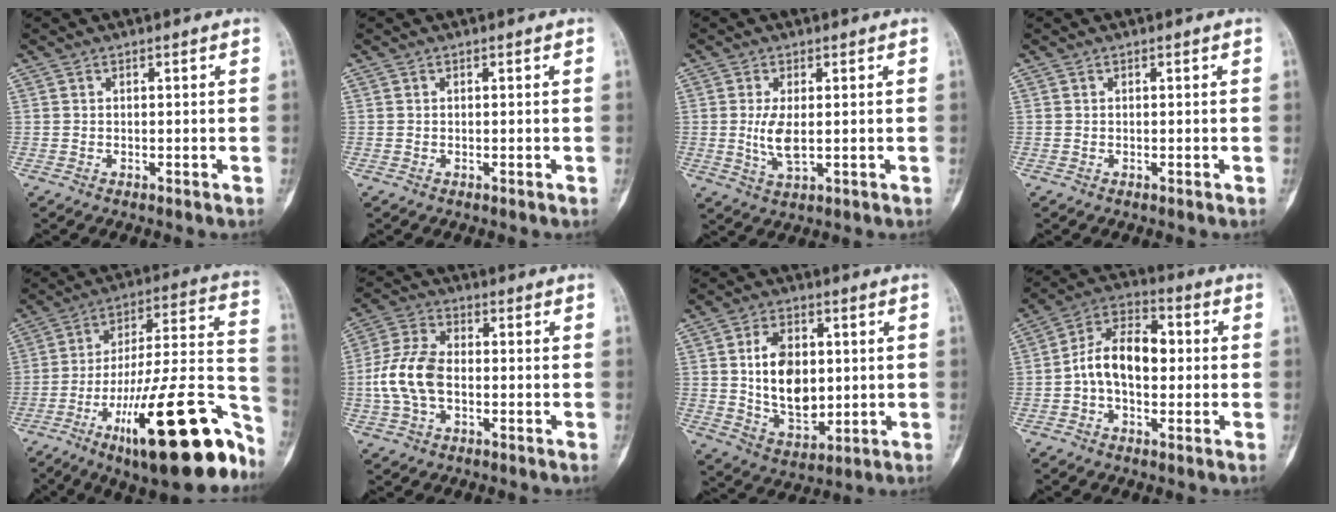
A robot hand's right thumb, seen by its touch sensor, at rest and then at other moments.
{"total": 0.0}
{"total": 5.0, "force": [0.1, 2.0, 4.6], "torque": [-0.098, -0.011, 0.008]}
{"total": 0.0}
{"total": 29.0, "force": [-15.0, 7.6, 23.6], "torque": [-0.300, 0.079, -0.230]}
{"total": 10.3, "force": [-1.4, 6.3, 8.0], "torque": [-0.170, 0.025, -0.033]}
{"total": 13.1, "force": [1.5, 8.6, 9.8], "torque": [-0.137, -0.013, 0.036]}
{"total": 11.8, "force": [-0.5, 7.3, 9.3], "torque": [-0.149, 0.036, -0.018]}